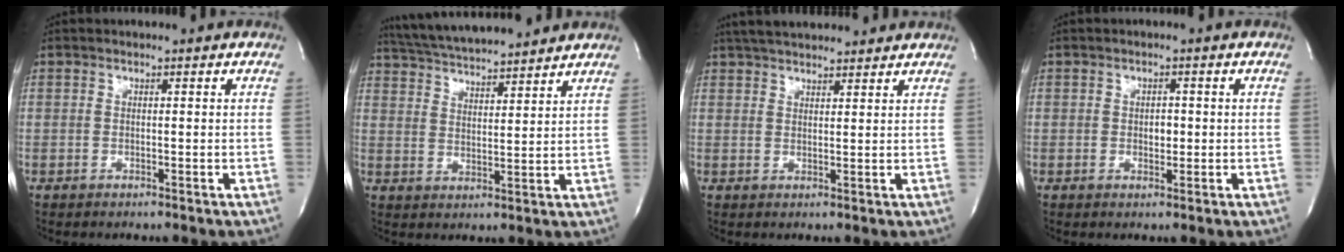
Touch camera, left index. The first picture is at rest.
{"total": 14.3, "force": [13.1, 1.2, 5.6], "torque": [-0.107, 0.024, 0.210]}
{"total": 10.9, "force": [9.8, 2.4, 4.3], "torque": [-0.066, 0.036, 0.141]}
{"total": 1.8, "force": [-0.1, 1.2, 1.4], "torque": [-0.021, 0.002, 0.000]}